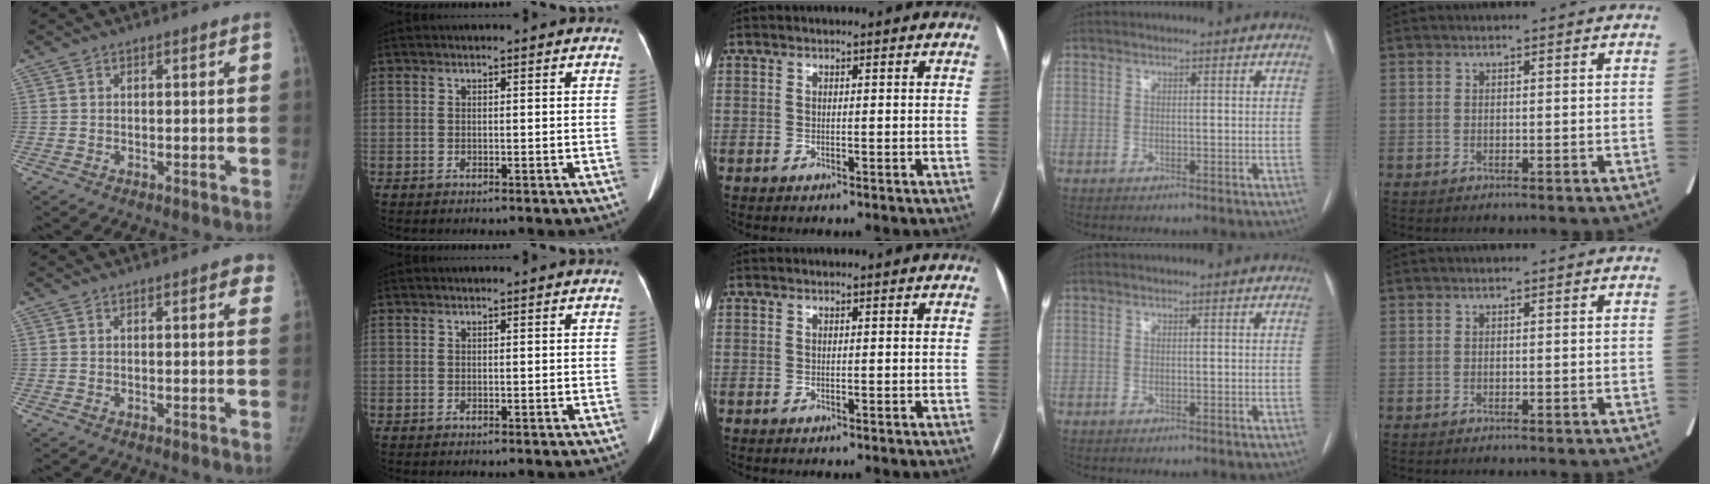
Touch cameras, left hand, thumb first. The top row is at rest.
{"thumb": {"total": 2.9, "force": [1.4, 1.2, 2.2], "torque": [-0.009, 0.001, 0.007]}}